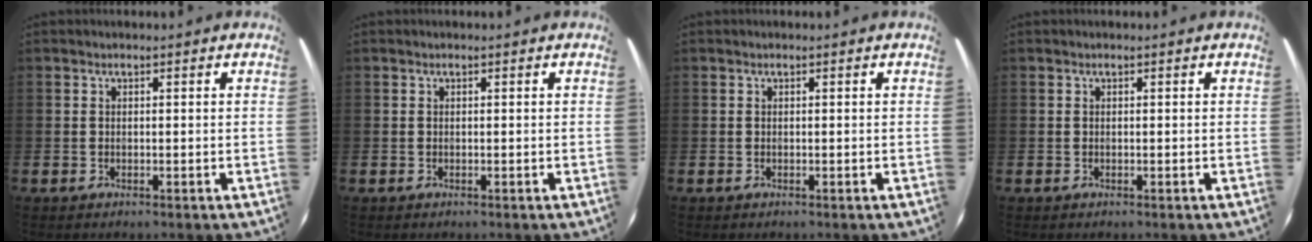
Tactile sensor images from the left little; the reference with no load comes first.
{"total": 0.0}
{"total": 0.0}
{"total": 0.0}